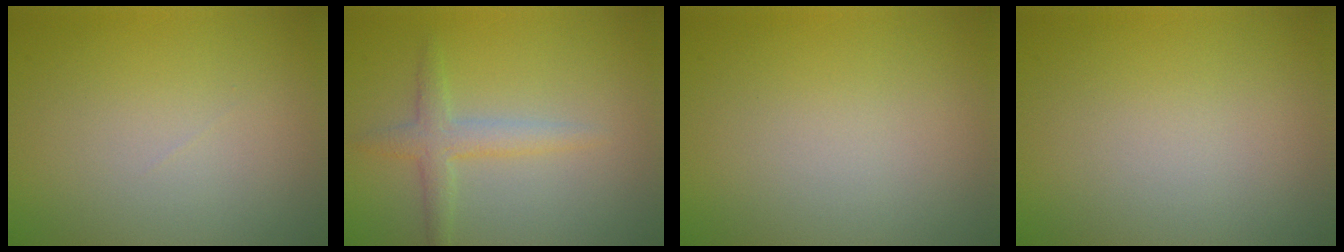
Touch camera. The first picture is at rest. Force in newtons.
{"total": 2.4, "press": 2.4, "slide": 0.2}
{"total": 0.0}
{"total": 0.0}